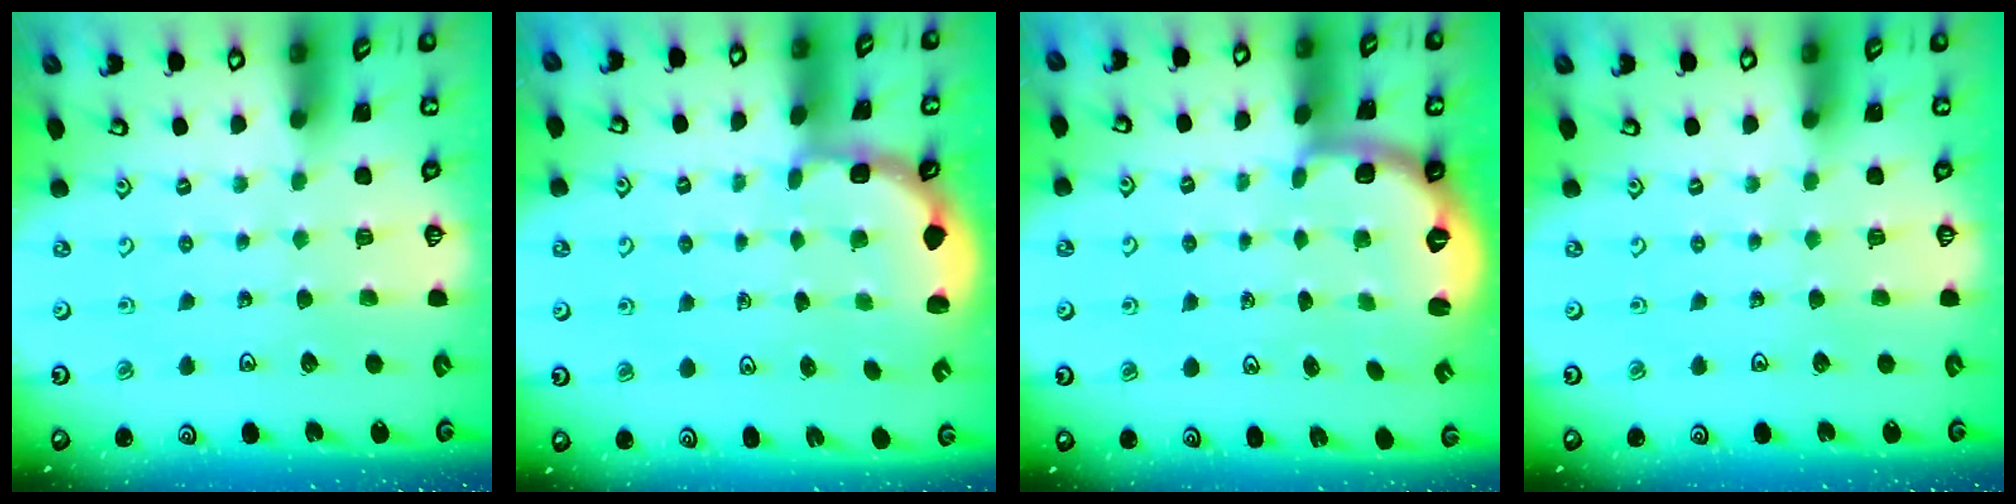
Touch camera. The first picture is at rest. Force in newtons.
{"total": 2.5, "press": 1.9, "slide": 1.6}
{"total": 2.6, "press": 1.6, "slide": 2.1}
{"total": 0.0}